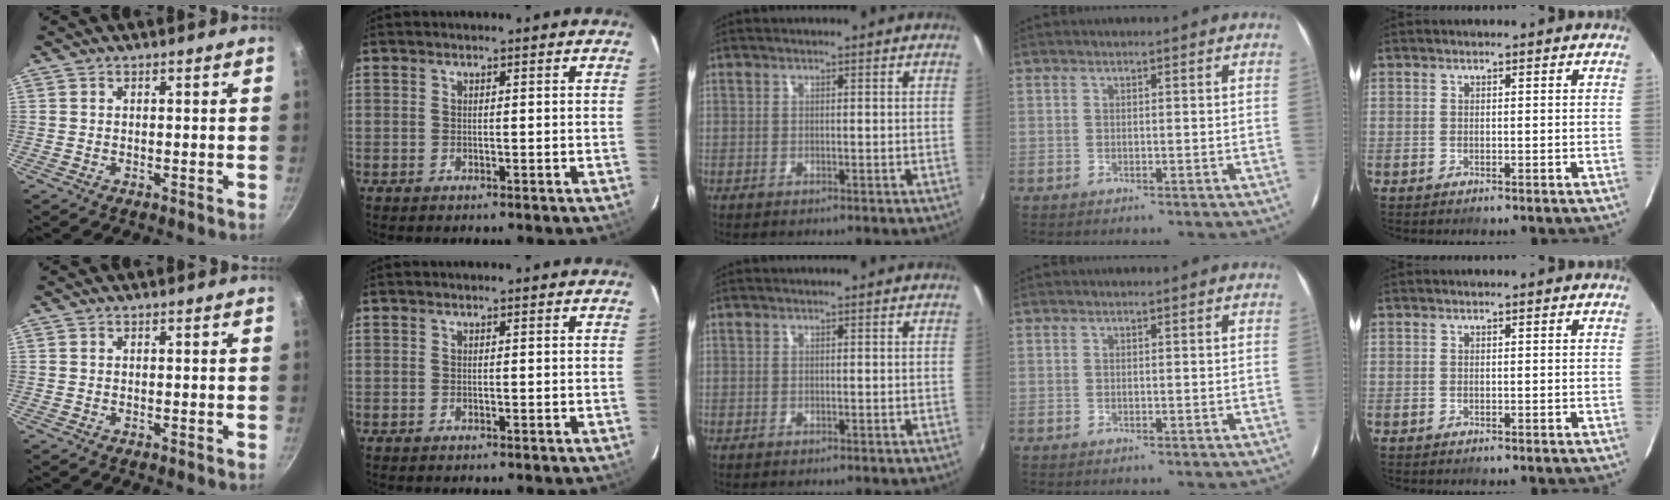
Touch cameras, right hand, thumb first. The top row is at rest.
{}